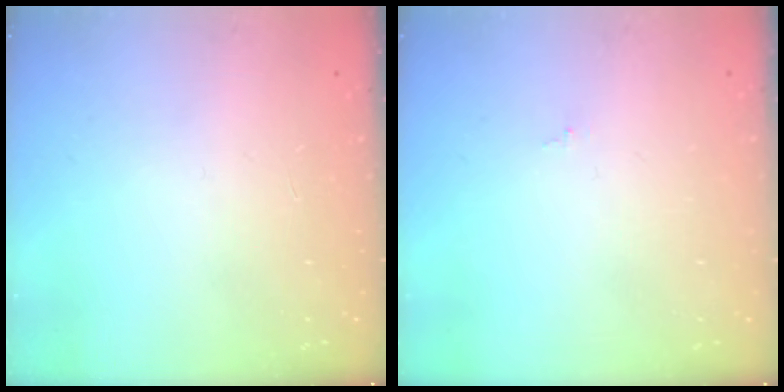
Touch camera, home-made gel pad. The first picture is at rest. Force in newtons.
{"total": 0.0}